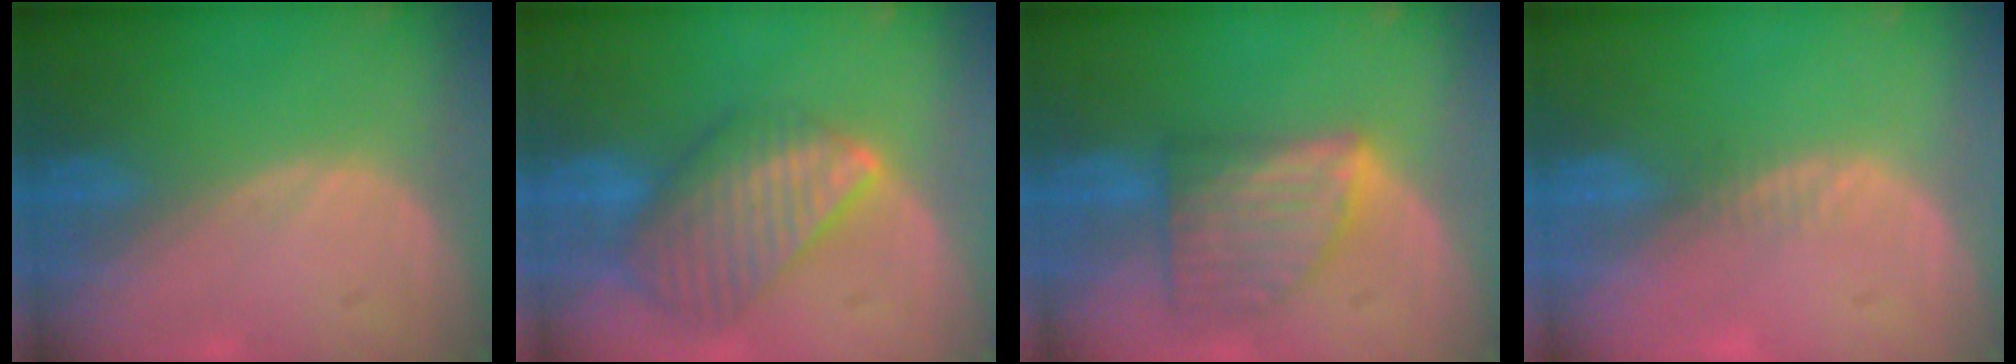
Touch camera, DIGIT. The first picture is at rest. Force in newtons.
{"total": 9.5, "press": 8.3, "slide": 4.6}
{"total": 7.8, "press": 7.1, "slide": 3.3}
{"total": 1.2, "press": 0.9, "slide": 0.8}